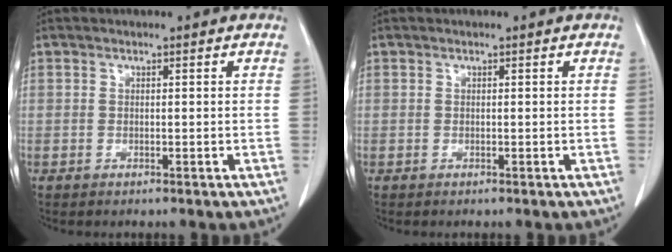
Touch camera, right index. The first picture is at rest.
{"total": 0.0}